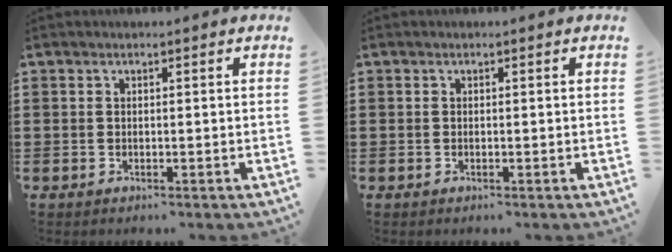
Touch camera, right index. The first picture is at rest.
{"total": 0.0}